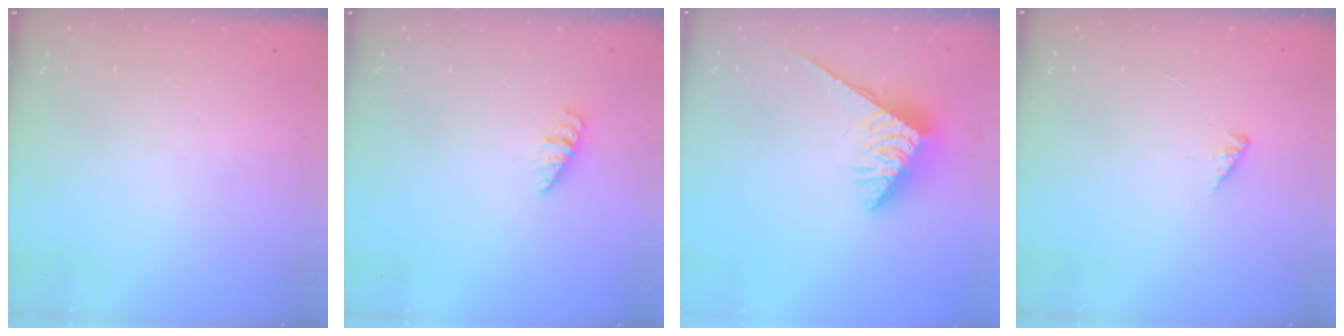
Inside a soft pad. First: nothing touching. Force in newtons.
{"total": 1.1, "press": 1.1, "slide": 0.2}
{"total": 5.6, "press": 5.6, "slide": 0.2}
{"total": 1.4, "press": 1.3, "slide": 0.3}